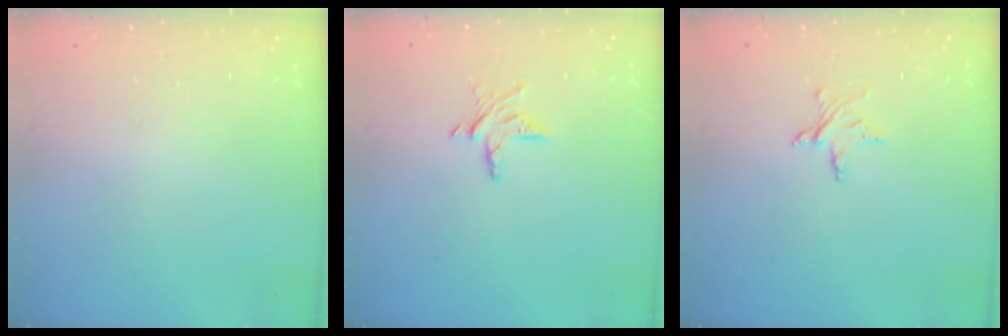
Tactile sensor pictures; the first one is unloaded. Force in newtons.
{"total": 6.3, "press": 6.2, "slide": 0.6}
{"total": 4.4, "press": 4.3, "slide": 0.6}